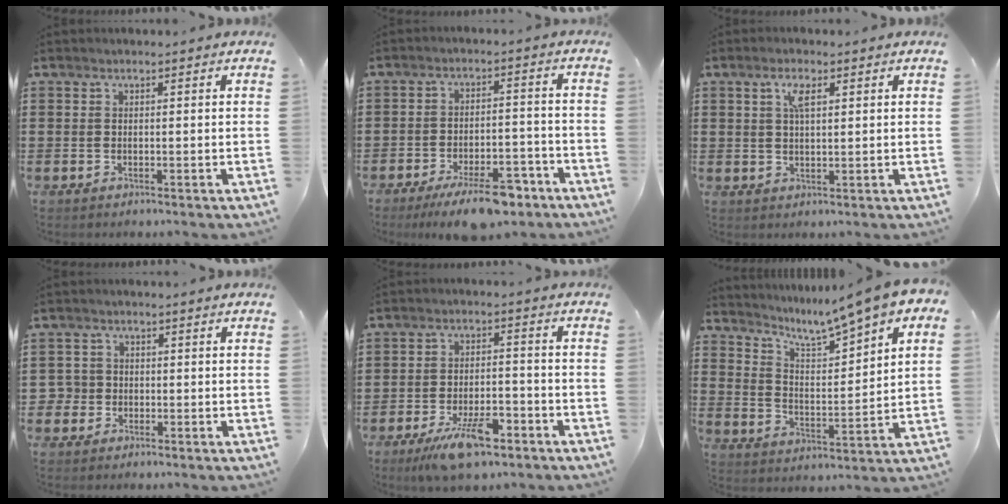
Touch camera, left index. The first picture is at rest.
{"total": 9.0, "force": [-6.6, 2.5, 5.6], "torque": [-0.082, 0.016, -0.112]}
{"total": 3.2, "force": [1.4, 1.1, 2.6], "torque": [-0.059, 0.006, 0.022]}
{"total": 2.5, "force": [-0.6, 2.4, 0.2], "torque": [-0.032, -0.002, -0.023]}
{"total": 8.9, "force": [-5.9, 2.9, 6.1], "torque": [-0.114, 0.005, -0.104]}
{"total": 7.3, "force": [6.5, -0.2, 3.3], "torque": [-0.083, -0.042, 0.103]}